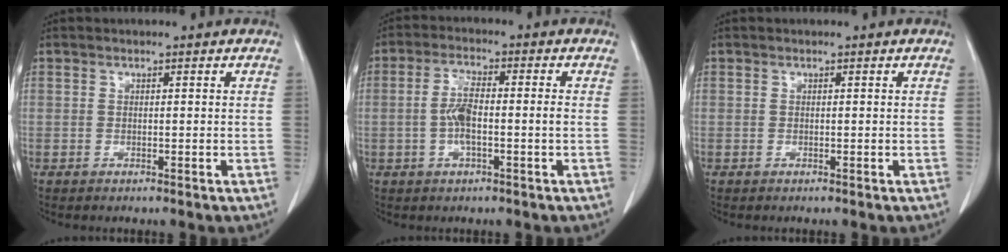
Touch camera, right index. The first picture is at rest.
{"total": 5.7, "force": [-0.8, 1.1, 5.5], "torque": [-0.116, 0.007, -0.017]}
{"total": 0.0}